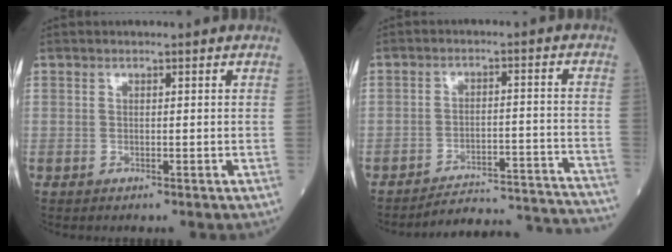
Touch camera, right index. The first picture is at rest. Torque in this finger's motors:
{"motor_torque": [-1.14, -0.99, -1.06, -0.21]}